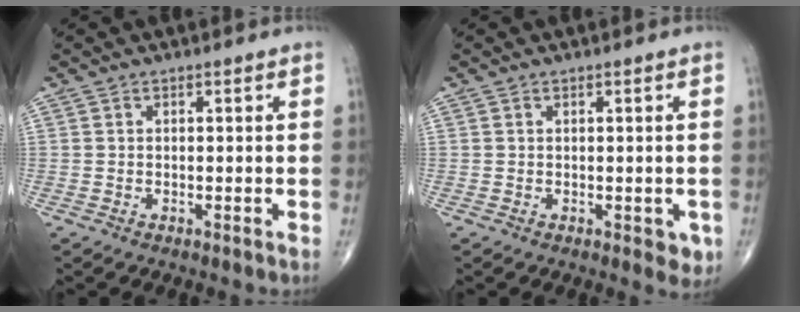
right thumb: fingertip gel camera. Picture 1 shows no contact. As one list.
[{"total": 2.8, "force": [-0.5, 1.5, 2.3], "torque": [-0.008, -0.003, -0.003]}]